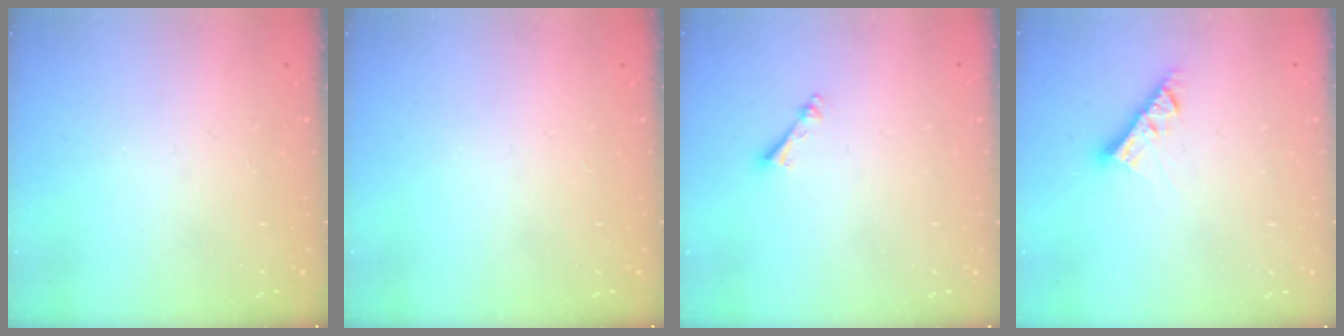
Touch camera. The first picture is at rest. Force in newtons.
{"total": 0.0}
{"total": 2.4, "press": 2.3, "slide": 0.4}
{"total": 7.7, "press": 7.7, "slide": 0.3}